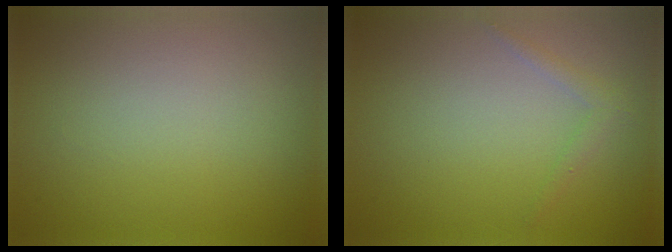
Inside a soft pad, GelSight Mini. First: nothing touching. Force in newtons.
{"total": 1.1, "press": 1.1, "slide": 0.1}